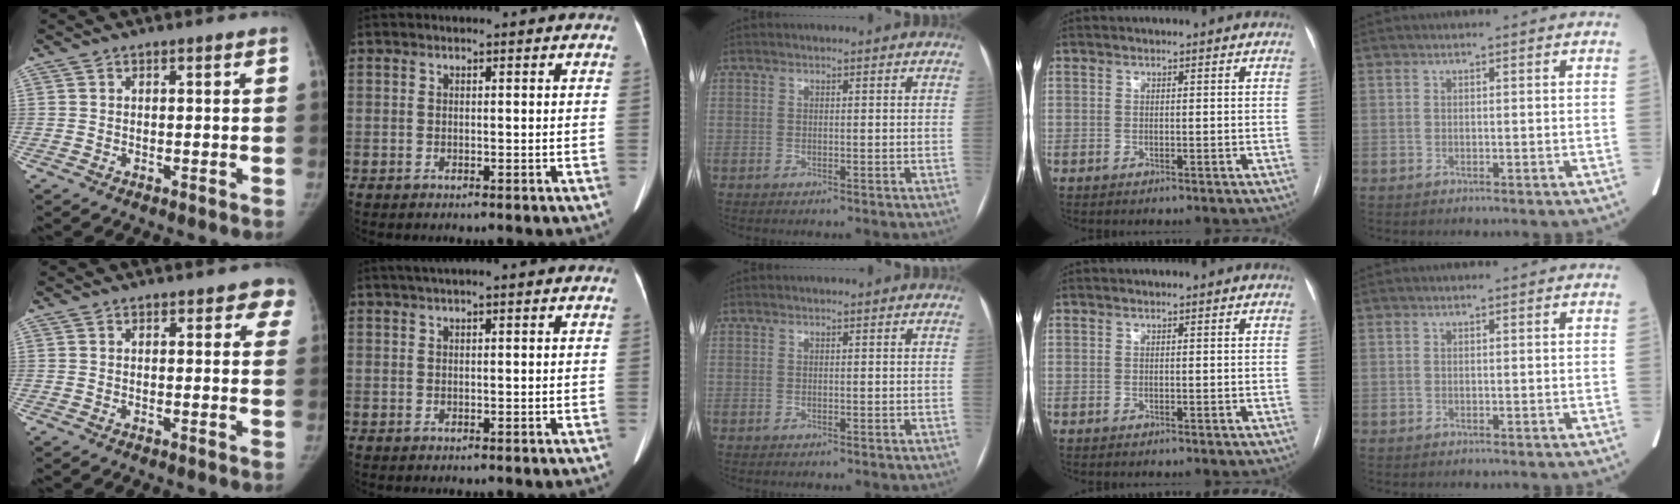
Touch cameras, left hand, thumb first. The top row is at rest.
{"thumb": {"total": 4.0, "force": [2.7, 2.1, 2.0], "torque": [0.017, -0.006, 0.017]}, "index": {"total": 3.1, "force": [2.3, -0.1, 2.0], "torque": [-0.033, 0.025, 0.042]}}